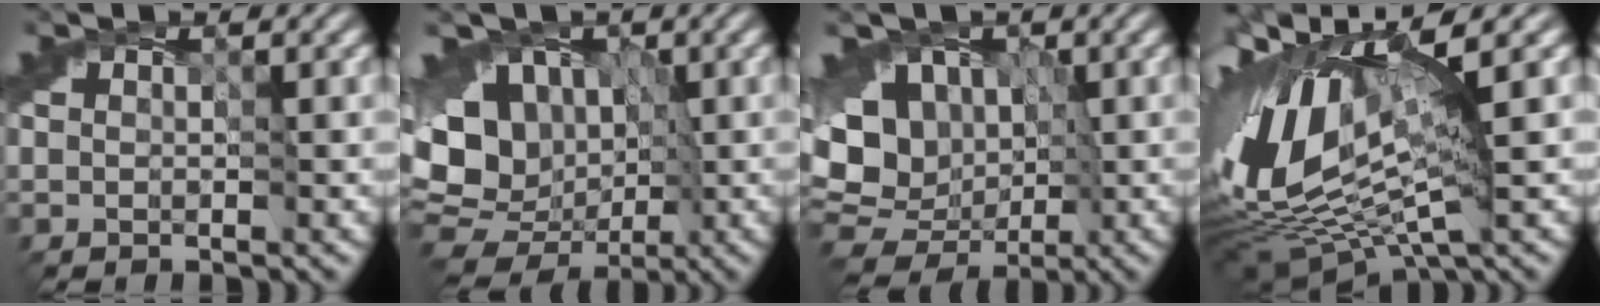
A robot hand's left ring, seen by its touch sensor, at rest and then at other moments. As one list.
[{"total": 13.7, "force": [0.0, 11.1, 8.0], "torque": [-0.130, 0.009, -0.015]}, {"total": 12.0, "force": [0.5, 10.0, 6.6], "torque": [-0.103, 0.014, -0.009]}, {"total": 13.6, "force": [2.2, 6.1, 11.9], "torque": [-0.277, 0.010, 0.052]}]